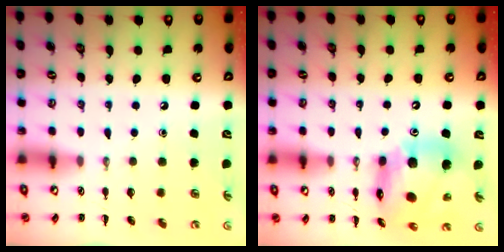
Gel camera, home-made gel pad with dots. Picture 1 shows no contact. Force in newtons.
{"total": 14.8, "press": 14.2, "slide": 4.1}